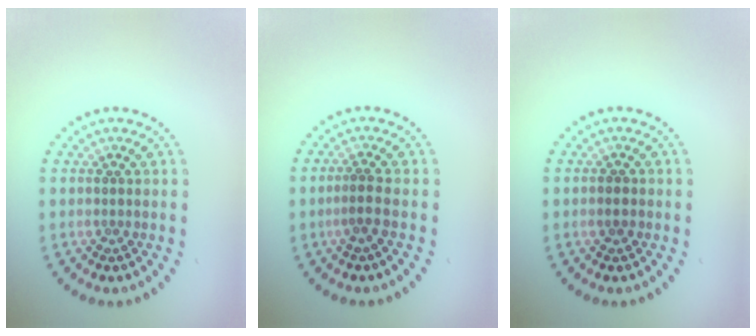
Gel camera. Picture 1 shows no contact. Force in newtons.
{"total": 1.6, "press": 1.3, "slide": 0.9}
{"total": 1.2, "press": 1.1, "slide": 0.3}